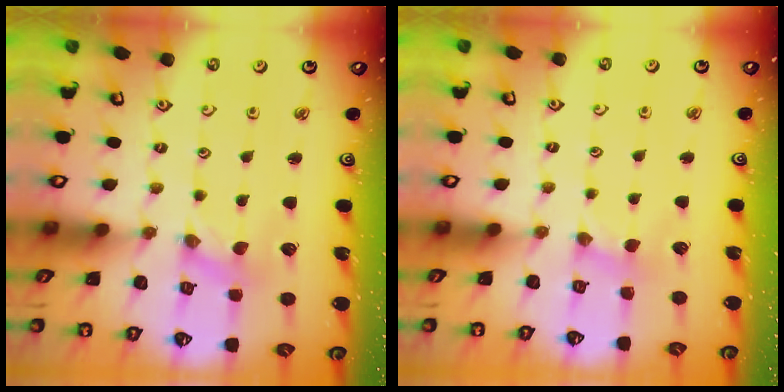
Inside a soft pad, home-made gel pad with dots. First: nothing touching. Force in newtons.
{"total": 2.2, "press": 2.2, "slide": 0.4}